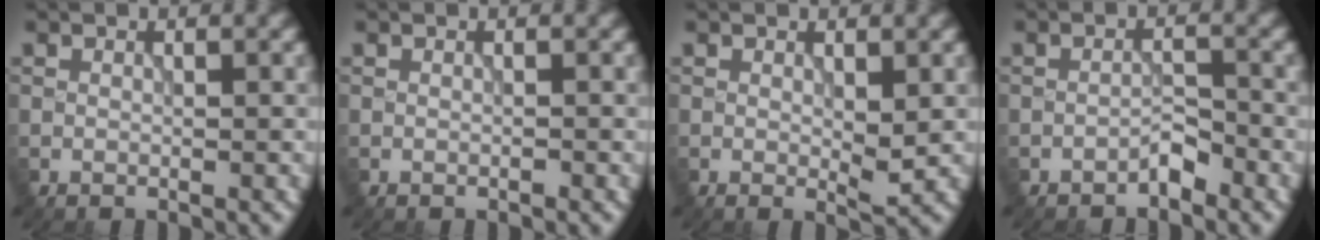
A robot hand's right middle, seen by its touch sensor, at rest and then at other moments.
{"total": 0.0}
{"total": 1.5, "force": [0.2, 0.4, 1.4], "torque": [-0.019, -0.006, 0.003]}
{"total": 1.5, "force": [-1.3, 0.4, 0.7], "torque": [-0.009, 0.007, -0.024]}